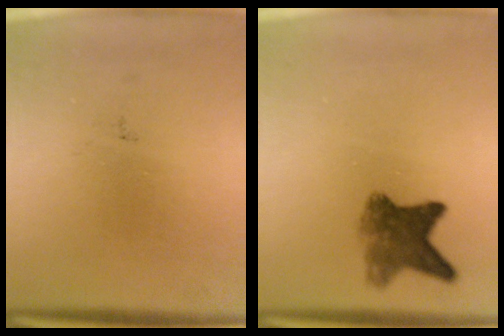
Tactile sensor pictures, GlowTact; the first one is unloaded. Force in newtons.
{"total": 5.8}